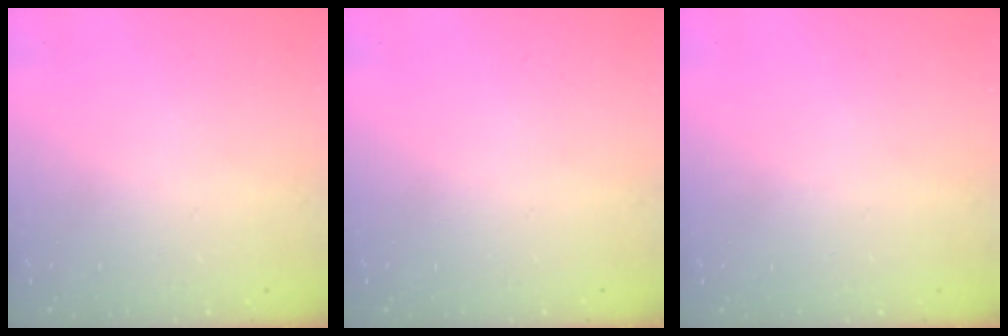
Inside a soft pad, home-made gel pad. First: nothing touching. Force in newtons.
{"total": 0.0}
{"total": 0.6, "press": 0.6, "slide": 0.2}